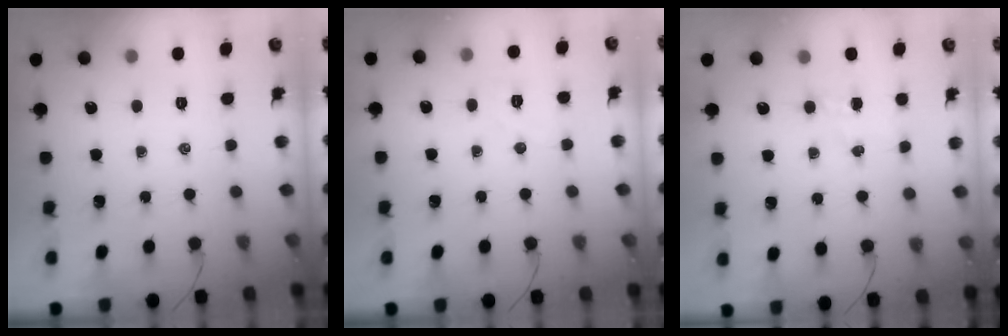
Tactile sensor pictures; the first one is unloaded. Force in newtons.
{"total": 4.4, "press": 4.3, "slide": 0.8}
{"total": 3.4, "press": 3.2, "slide": 1.0}